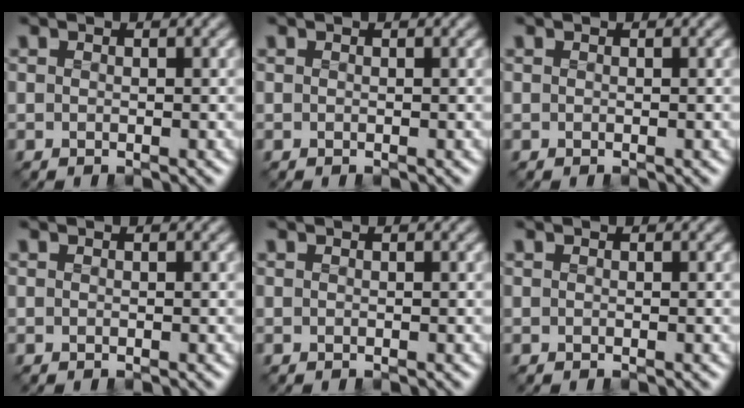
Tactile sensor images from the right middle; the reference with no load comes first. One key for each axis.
{"total": 0.0}
{"total": 0.0}
{"total": 0.0}
{"total": 0.0}
{"total": 0.0}